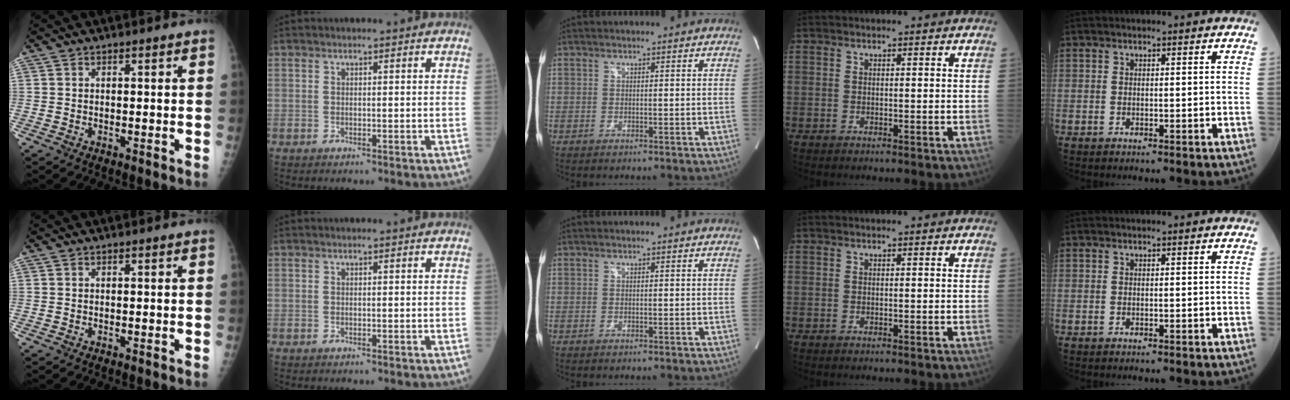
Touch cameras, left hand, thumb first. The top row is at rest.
{}